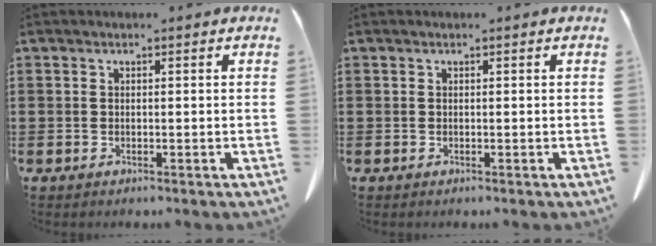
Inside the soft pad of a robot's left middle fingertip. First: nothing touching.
{"total": 0.0}